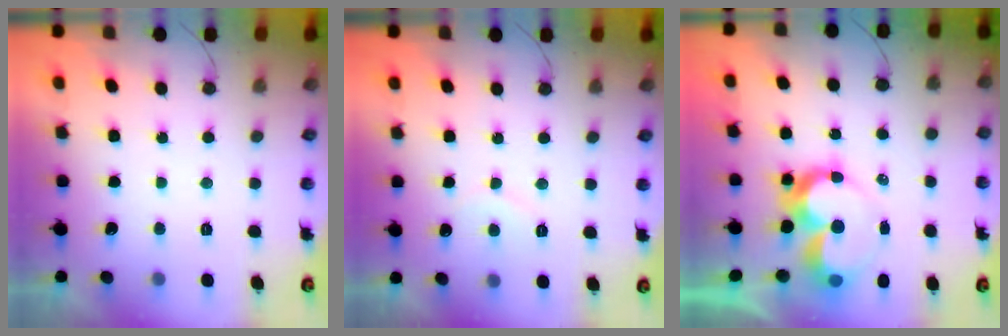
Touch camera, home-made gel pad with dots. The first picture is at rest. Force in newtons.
{"total": 5.6, "press": 5.6, "slide": 0.5}
{"total": 10.8, "press": 10.8, "slide": 0.7}